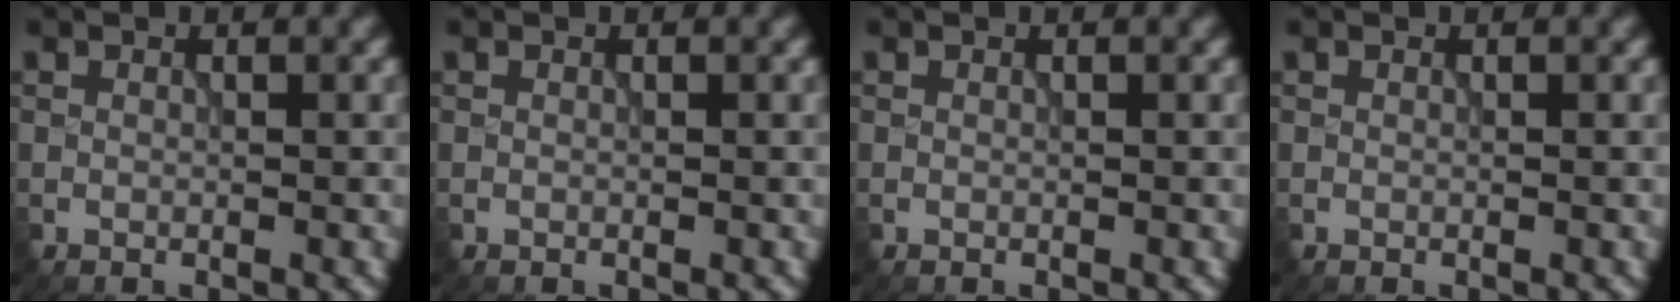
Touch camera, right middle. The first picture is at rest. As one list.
[{"total": 0.0}, {"total": 0.0}, {"total": 0.0}]